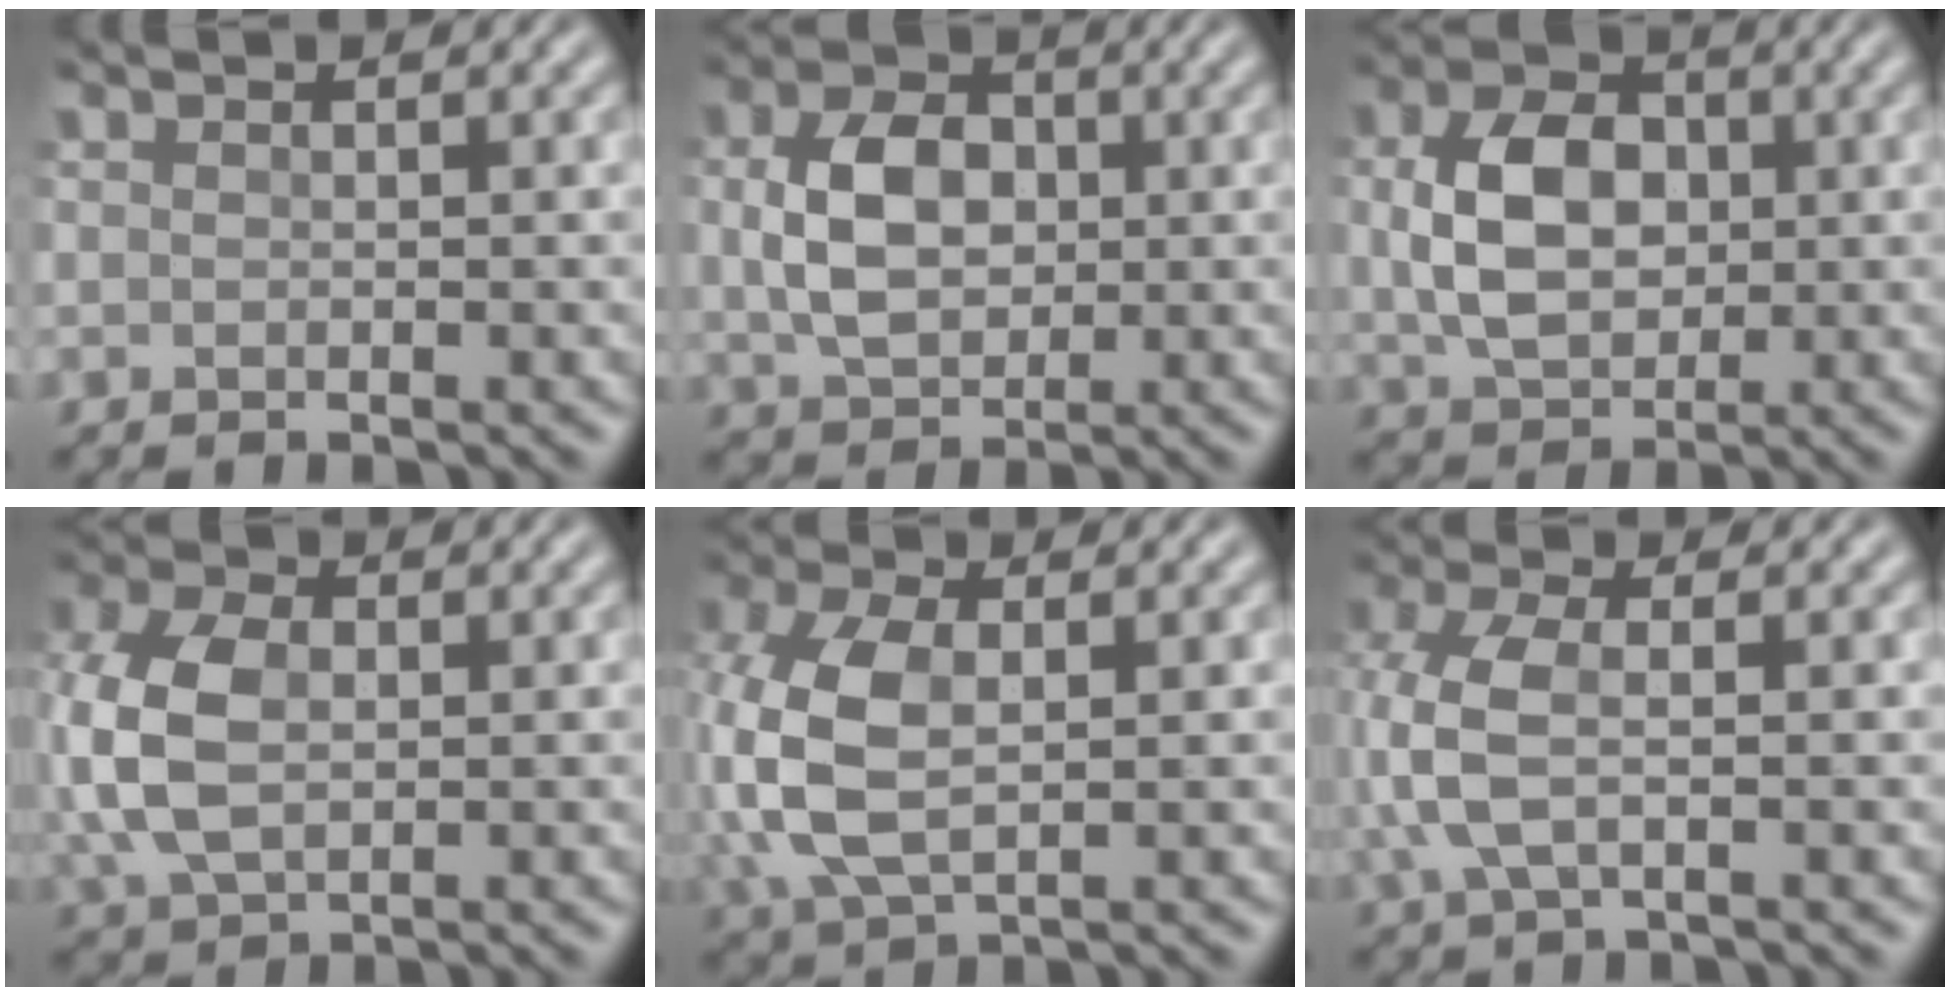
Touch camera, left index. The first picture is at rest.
{"total": 5.7, "force": [0.5, 4.1, 3.9], "torque": [-0.085, 0.001, 0.007]}
{"total": 6.5, "force": [0.5, 4.6, 4.5], "torque": [-0.095, 0.003, 0.009]}
{"total": 7.2, "force": [0.3, 4.9, 5.3], "torque": [-0.139, 0.003, 0.003]}
{"total": 7.6, "force": [0.4, 4.6, 6.1], "torque": [-0.154, 0.004, 0.004]}
{"total": 4.9, "force": [0.2, 2.4, 4.3], "torque": [-0.111, 0.002, 0.000]}